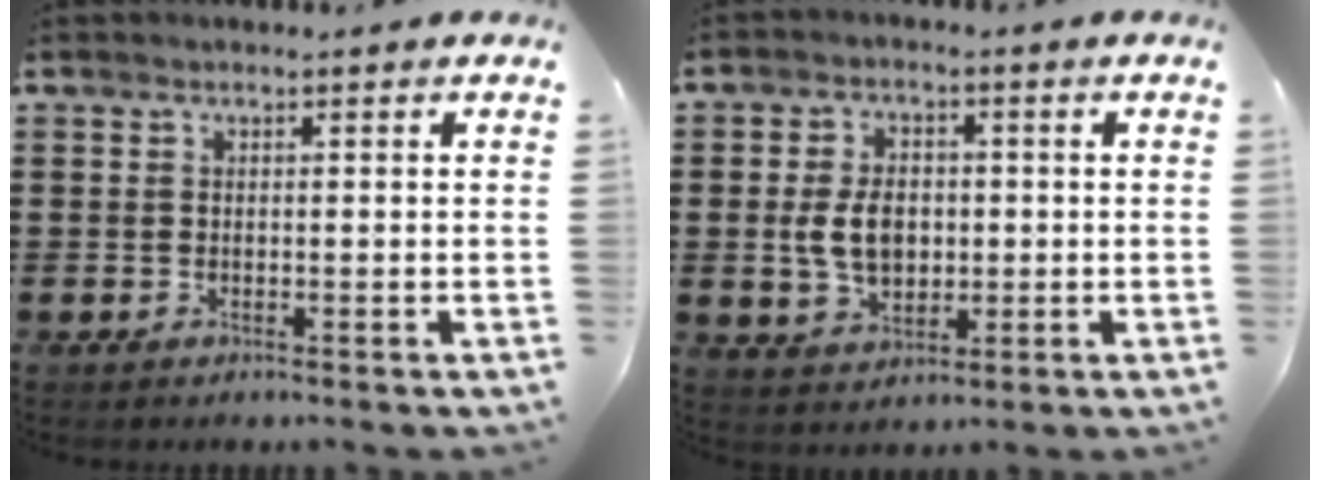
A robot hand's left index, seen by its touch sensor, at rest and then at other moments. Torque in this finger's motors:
{"motor_torque": [1.11, 0.48, 0.50, 0.17]}